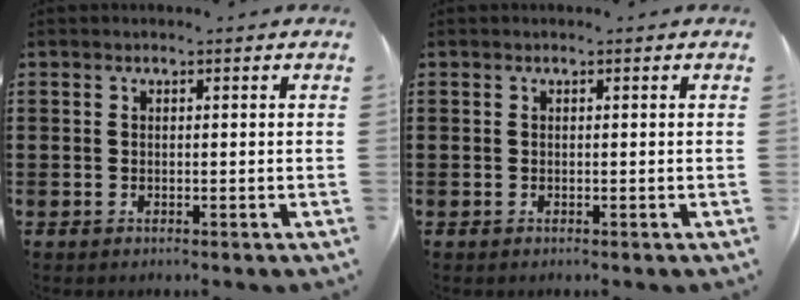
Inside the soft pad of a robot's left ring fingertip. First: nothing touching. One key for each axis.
{"total": 0.0}